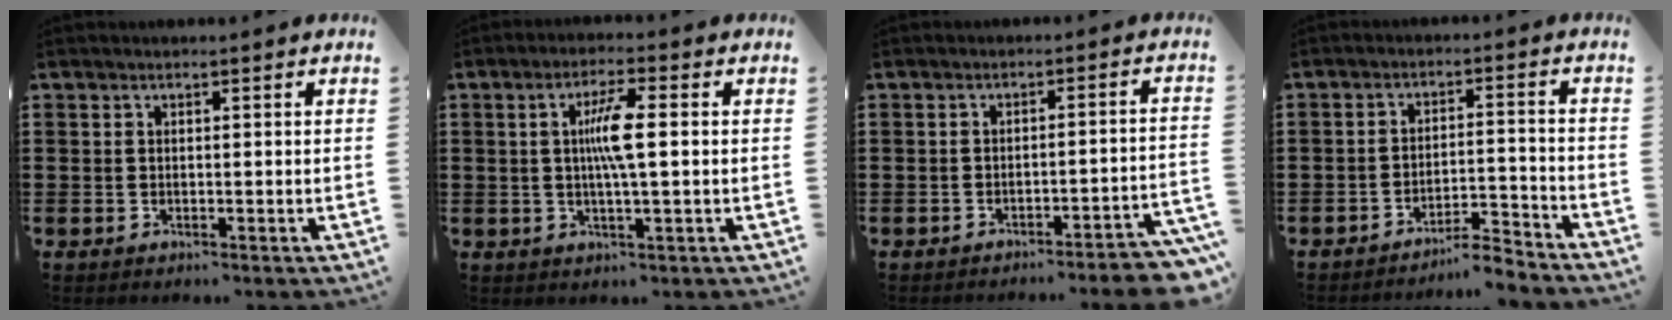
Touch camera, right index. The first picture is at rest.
{"total": 5.7, "force": [0.4, 0.7, 5.6], "torque": [-0.112, -0.002, 0.000]}
{"total": 3.7, "force": [-3.3, -0.2, 1.7], "torque": [-0.029, -0.010, -0.067]}
{"total": 4.8, "force": [-4.6, 0.0, 1.2], "torque": [-0.023, -0.003, -0.093]}